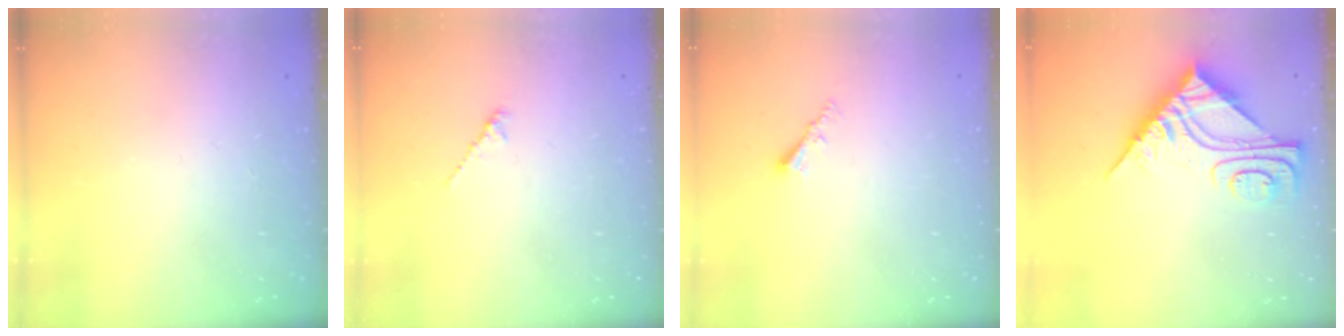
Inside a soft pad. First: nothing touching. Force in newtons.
{"total": 1.6, "press": 1.5, "slide": 0.5}
{"total": 2.2, "press": 2.2, "slide": 0.4}
{"total": 9.7, "press": 9.7, "slide": 0.9}